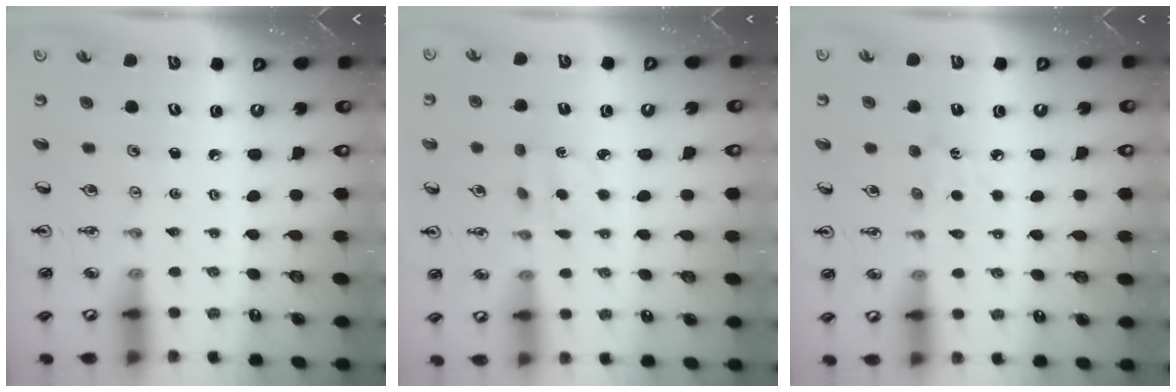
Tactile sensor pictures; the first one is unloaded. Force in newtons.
{"total": 2.2, "press": 2.1, "slide": 0.6}
{"total": 6.0, "press": 6.0, "slide": 0.7}